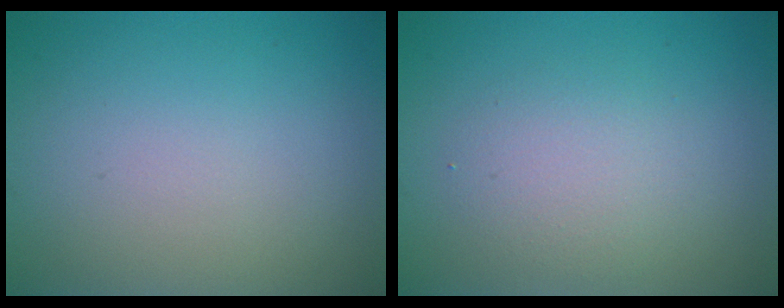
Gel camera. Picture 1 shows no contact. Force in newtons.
{"total": 2.6, "press": 2.6, "slide": 0.1}